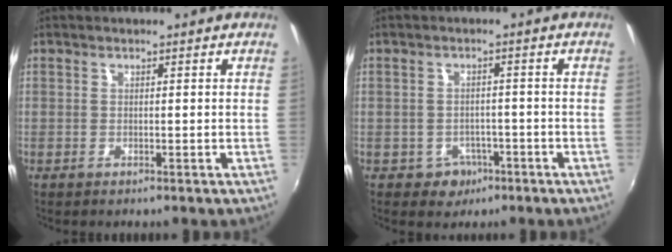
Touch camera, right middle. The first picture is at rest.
{"total": 4.3, "force": [-2.1, 3.6, 0.8], "torque": [-0.028, 0.006, -0.023]}